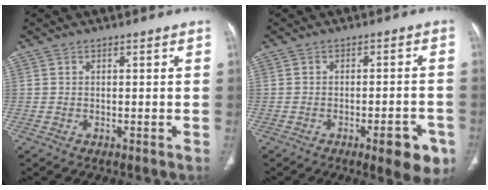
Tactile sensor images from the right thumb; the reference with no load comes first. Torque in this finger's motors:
{"motor_torque": [1.24, 1.38, -0.25, -0.06, 0.16]}